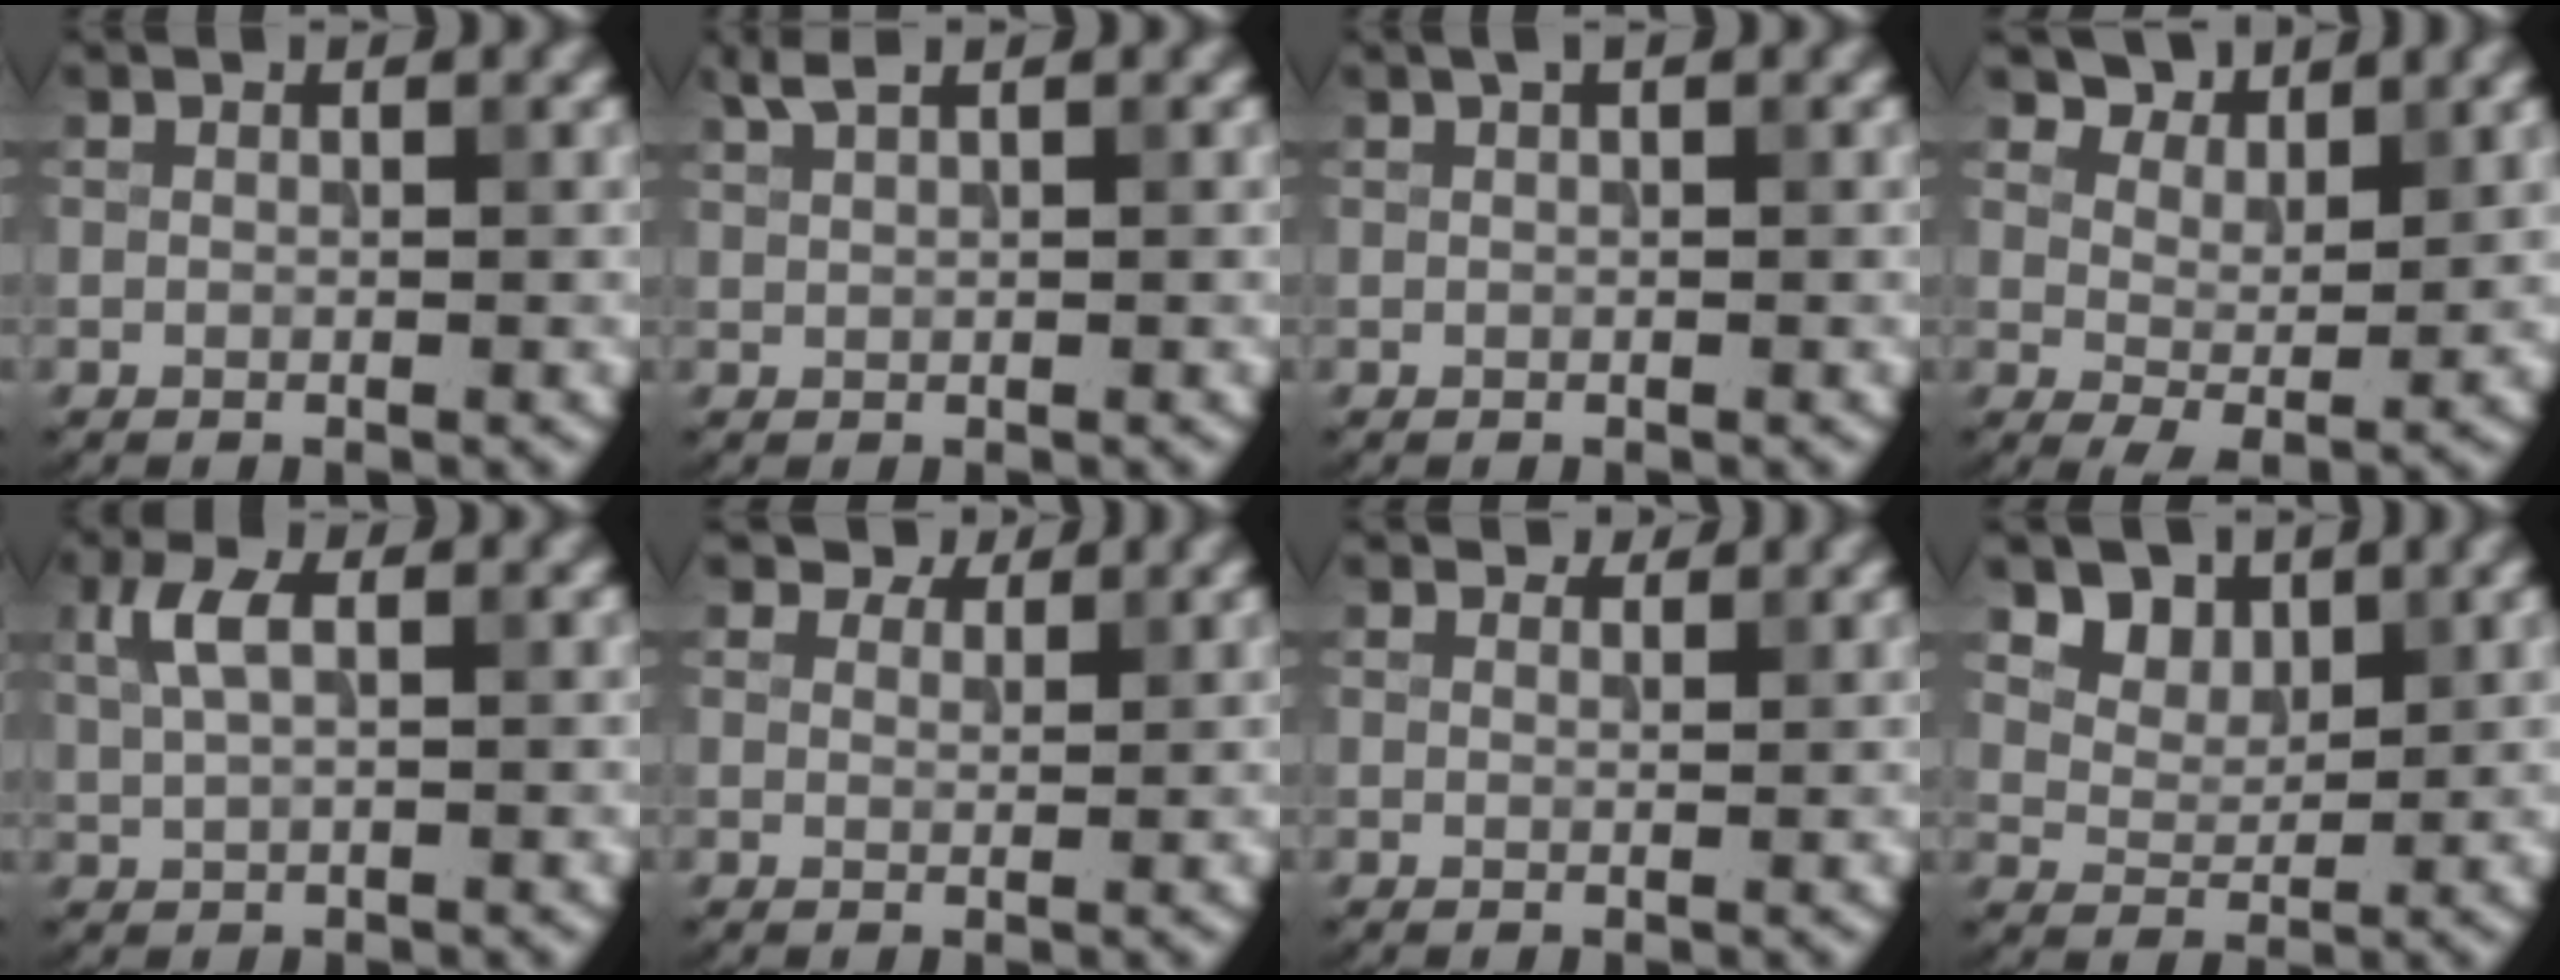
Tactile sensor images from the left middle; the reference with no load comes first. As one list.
[{"total": 1.7, "force": [1.3, 0.4, 1.1], "torque": [-0.020, 0.003, 0.027]}, {"total": 0.7, "force": [0.4, 0.2, 0.6], "torque": [-0.009, 0.006, 0.008]}, {"total": 4.0, "force": [3.2, 1.7, 1.7], "torque": [-0.037, -0.006, 0.056]}, {"total": 2.9, "force": [1.0, 1.4, 2.3], "torque": [-0.053, 0.007, 0.020]}, {"total": 2.5, "force": [2.2, 1.0, 0.6], "torque": [-0.016, -0.004, 0.035]}, {"total": 2.1, "force": [1.9, 0.7, 0.5], "torque": [-0.015, 0.002, 0.020]}, {"total": 3.6, "force": [2.3, 2.4, 1.3], "torque": [-0.035, -0.024, 0.059]}]